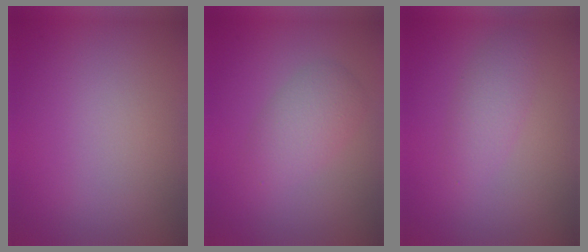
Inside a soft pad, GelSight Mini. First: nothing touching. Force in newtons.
{"total": 2.7, "press": 2.7, "slide": 0.1}
{"total": 2.0, "press": 2.0, "slide": 0.1}